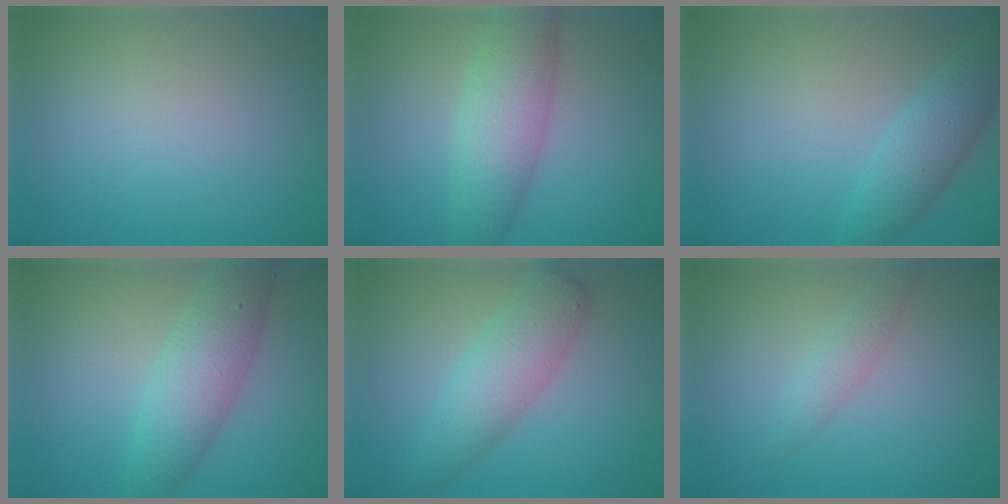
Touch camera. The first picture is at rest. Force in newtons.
{"total": 5.3, "press": 5.3, "slide": 0.2}
{"total": 3.0, "press": 3.0, "slide": 0.2}
{"total": 4.9, "press": 4.9, "slide": 0.1}
{"total": 4.5, "press": 4.5, "slide": 0.1}
{"total": 1.7, "press": 1.7, "slide": 0.1}